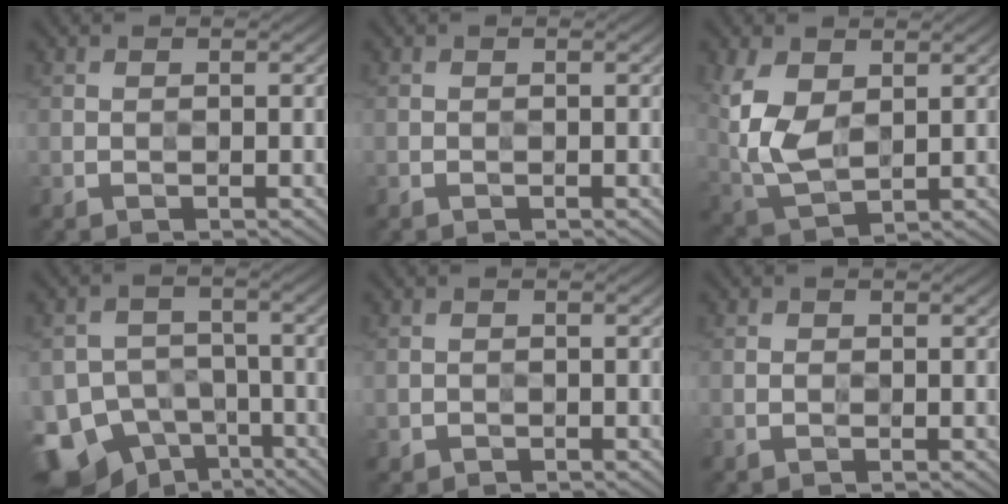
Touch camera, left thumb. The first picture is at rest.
{"total": 0.0}
{"total": 8.8, "force": [2.4, 5.5, 6.4], "torque": [-0.181, -0.001, 0.047]}
{"total": 12.2, "force": [-7.4, 8.6, 4.6], "torque": [-0.103, -0.031, -0.117]}
{"total": 0.8, "force": [-0.4, 0.7, 0.0], "torque": [0.002, -0.004, -0.008]}
{"total": 0.8, "force": [0.0, 0.6, 0.4], "torque": [-0.008, 0.000, 0.000]}